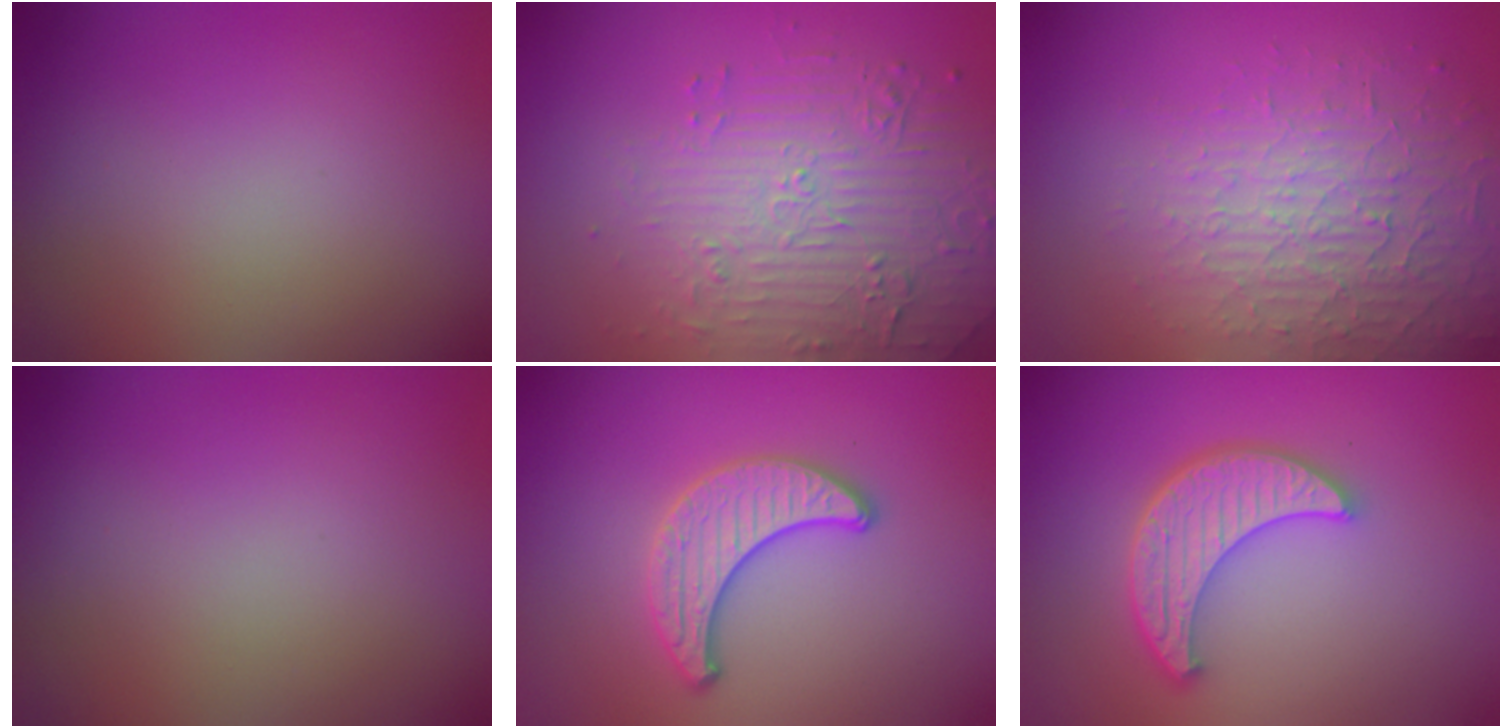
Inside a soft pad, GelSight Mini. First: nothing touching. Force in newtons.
{"total": 5.0, "press": 3.9, "slide": 3.1}
{"total": 3.7, "press": 3.4, "slide": 1.5}
{"total": 0.0}
{"total": 3.2, "press": 3.1, "slide": 0.8}
{"total": 5.6, "press": 4.3, "slide": 3.6}